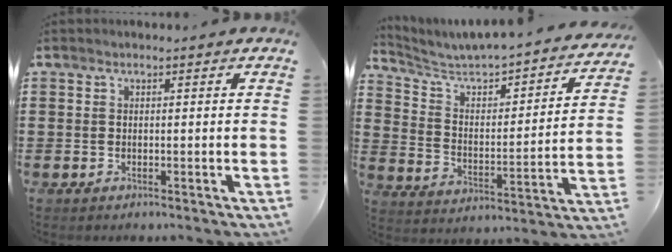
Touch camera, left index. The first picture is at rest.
{"total": 3.5, "force": [3.0, 1.1, 1.4], "torque": [-0.051, -0.036, 0.038]}